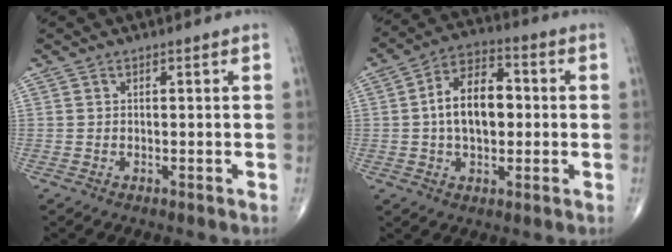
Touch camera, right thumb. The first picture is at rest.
{"total": 12.0, "force": [0.3, 7.1, 9.7], "torque": [-0.149, 0.025, -0.003]}